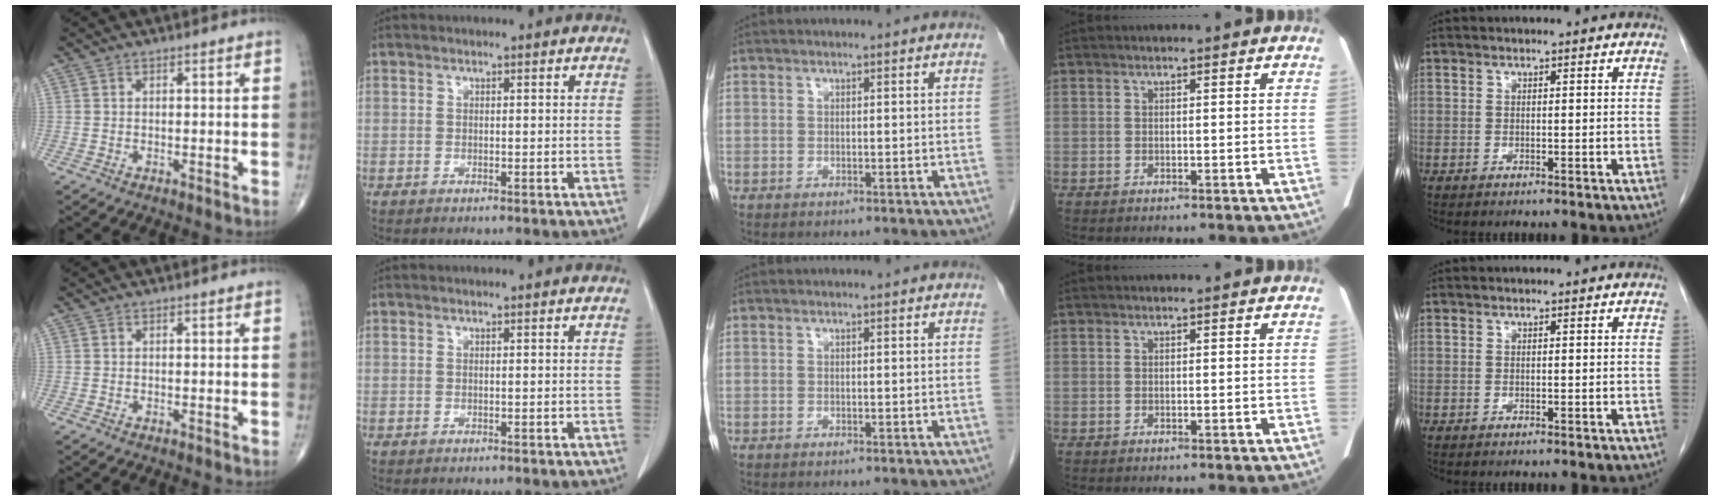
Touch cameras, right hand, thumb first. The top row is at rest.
{}